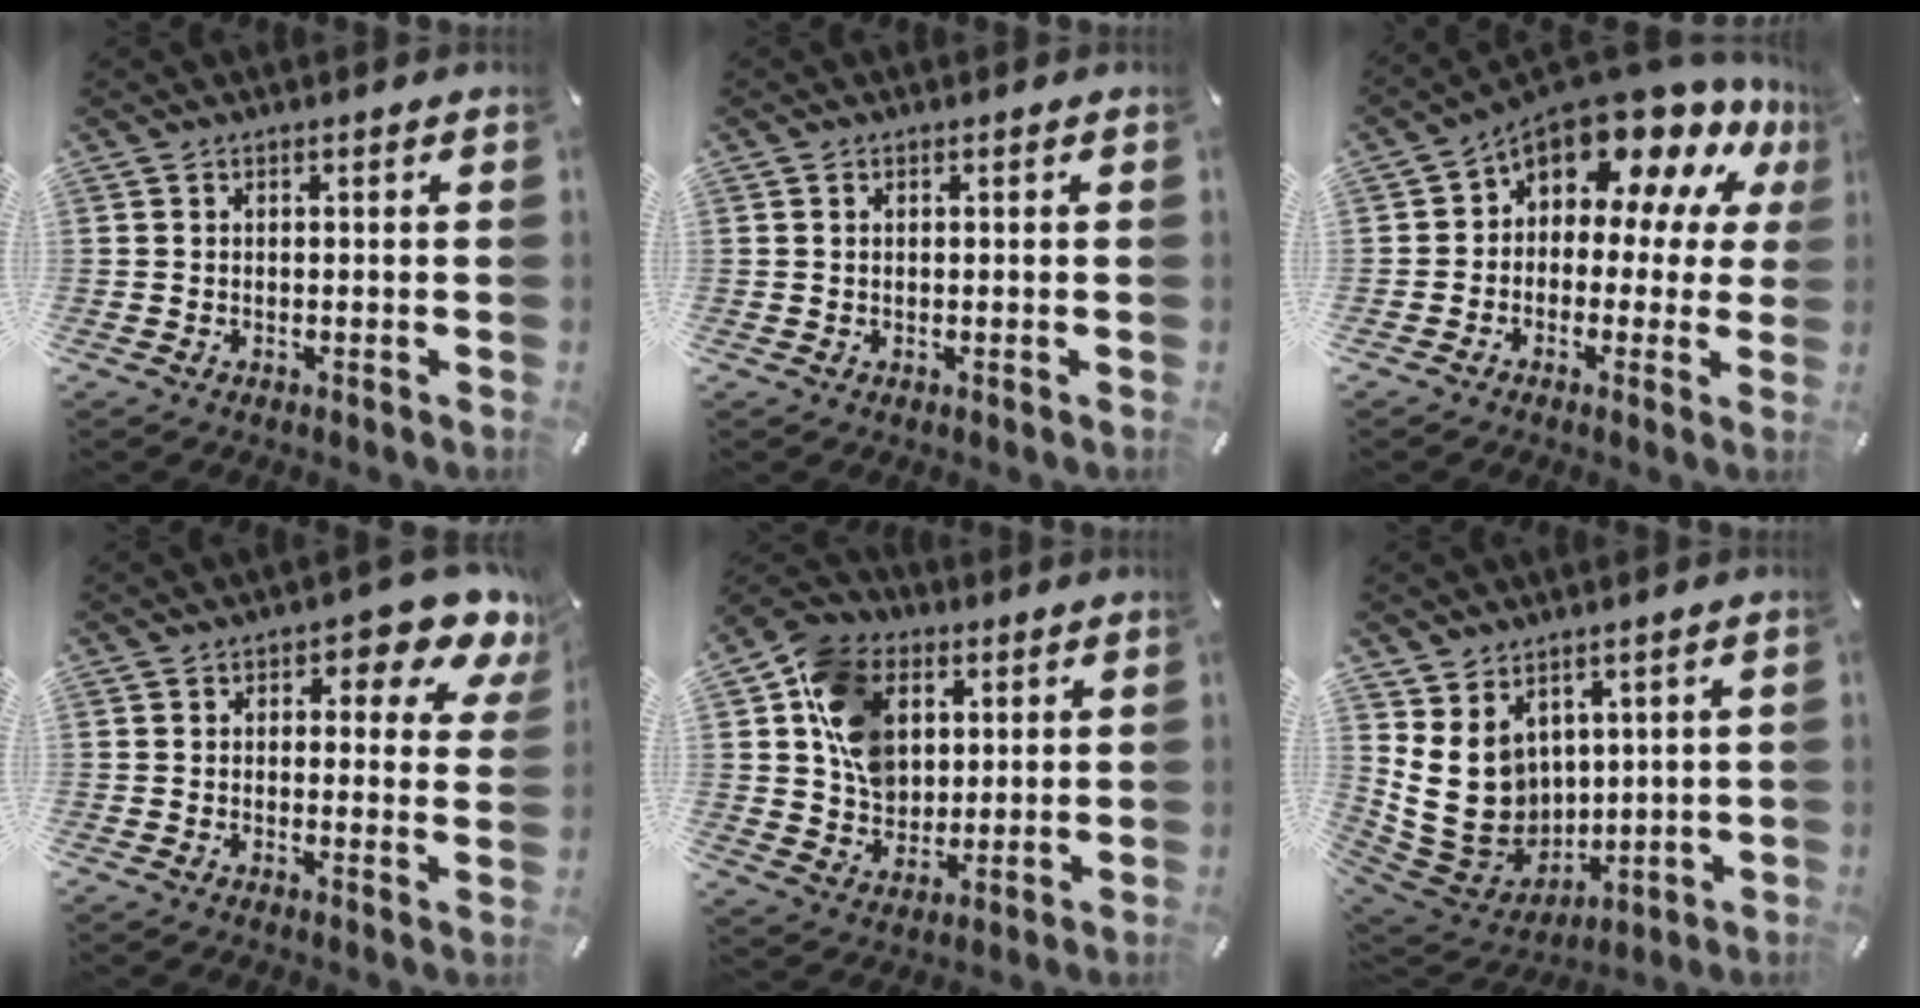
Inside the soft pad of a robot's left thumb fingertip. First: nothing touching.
{"total": 0.6, "force": [0.1, 0.4, 0.5], "torque": [-0.010, 0.002, 0.001]}
{"total": 13.4, "force": [9.9, 6.2, 6.7], "torque": [-0.114, -0.094, 0.169]}
{"total": 8.1, "force": [4.9, 3.6, 5.4], "torque": [-0.059, -0.031, 0.076]}
{"total": 14.0, "force": [4.1, 11.5, 6.9], "torque": [-0.140, -0.002, 0.082]}
{"total": 14.3, "force": [2.8, 12.3, 6.7], "torque": [-0.153, -0.030, 0.061]}